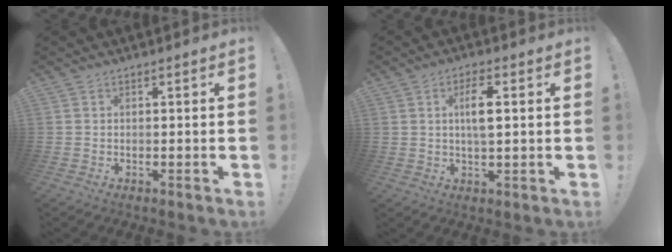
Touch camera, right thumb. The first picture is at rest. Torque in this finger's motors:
{"motor_torque": [1.31, 3.70, 1.35, -0.67, 0.88]}